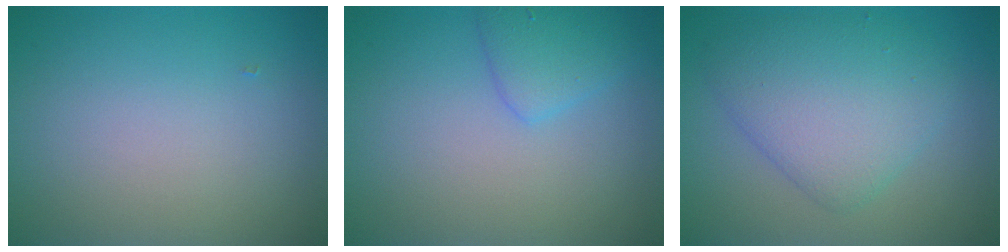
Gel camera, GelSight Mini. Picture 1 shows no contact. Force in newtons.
{"total": 2.2, "press": 2.2, "slide": 0.1}
{"total": 5.4, "press": 5.4, "slide": 0.2}